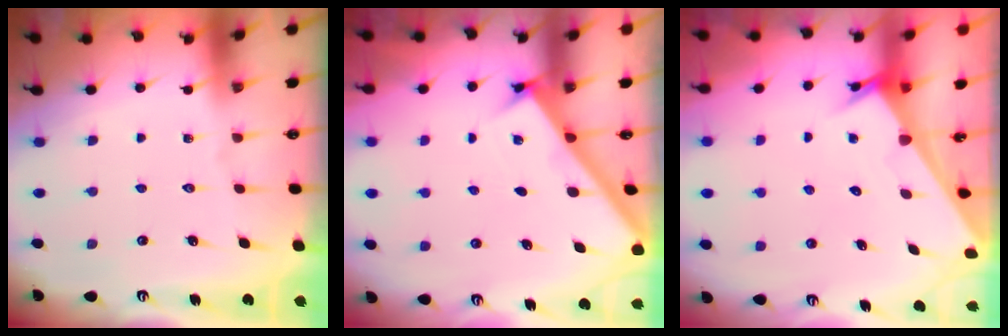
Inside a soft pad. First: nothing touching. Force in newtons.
{"total": 2.7, "press": 2.6, "slide": 0.3}
{"total": 2.3, "press": 2.3, "slide": 0.1}